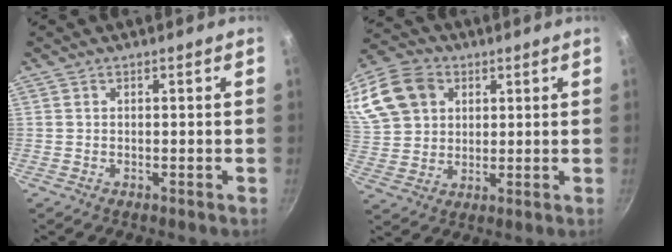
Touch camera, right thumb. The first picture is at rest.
{"total": 18.9, "force": [7.0, 14.7, 9.5], "torque": [-0.212, 0.020, 0.133]}